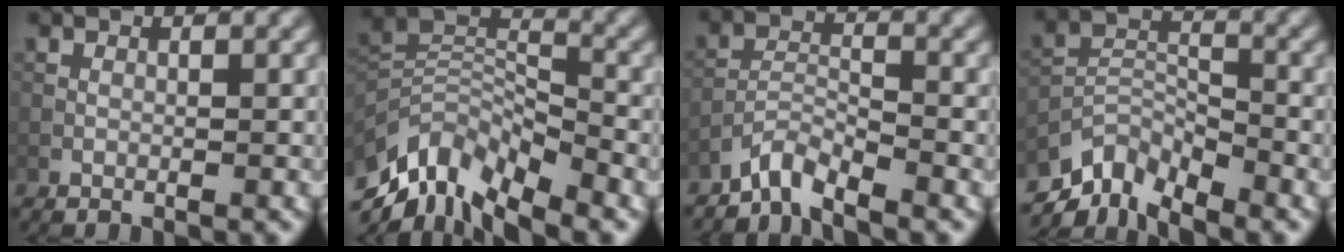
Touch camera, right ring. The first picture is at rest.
{"total": 10.0, "force": [-7.0, 4.3, 5.7], "torque": [-0.107, -0.003, -0.140]}
{"total": 2.8, "force": [-2.6, 0.4, 0.9], "torque": [-0.019, 0.003, -0.062]}
{"total": 5.6, "force": [-4.6, 2.2, 2.3], "torque": [-0.036, -0.006, -0.095]}